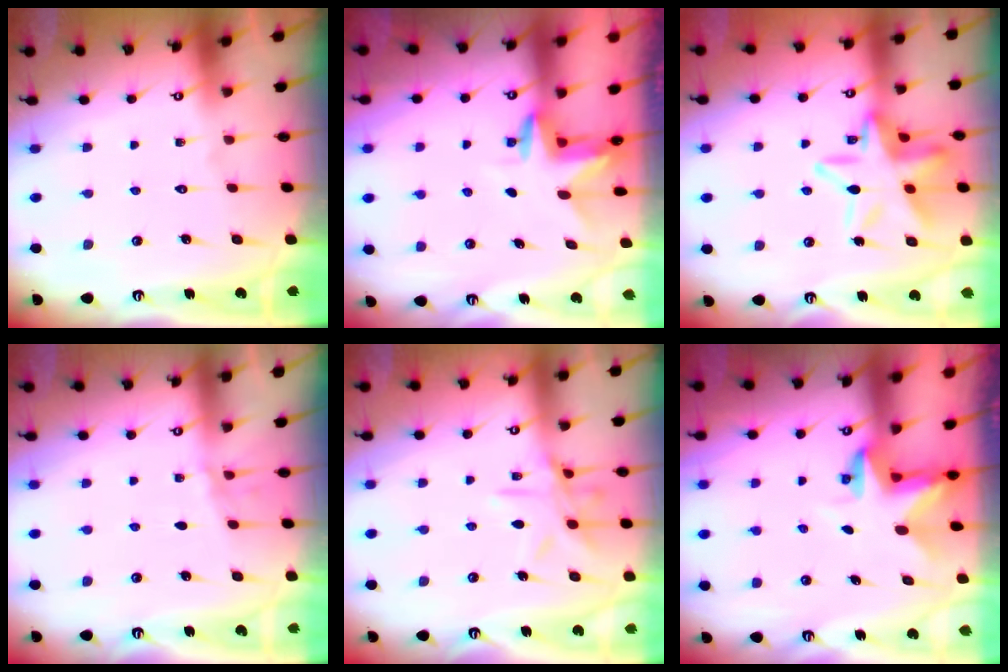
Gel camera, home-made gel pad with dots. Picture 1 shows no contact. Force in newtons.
{"total": 3.3, "press": 3.3, "slide": 0.3}
{"total": 16.9, "press": 16.8, "slide": 1.5}
{"total": 2.1, "press": 2.1, "slide": 0.2}
{"total": 11.0, "press": 10.9, "slide": 0.9}
{"total": 3.0, "press": 3.0, "slide": 0.2}